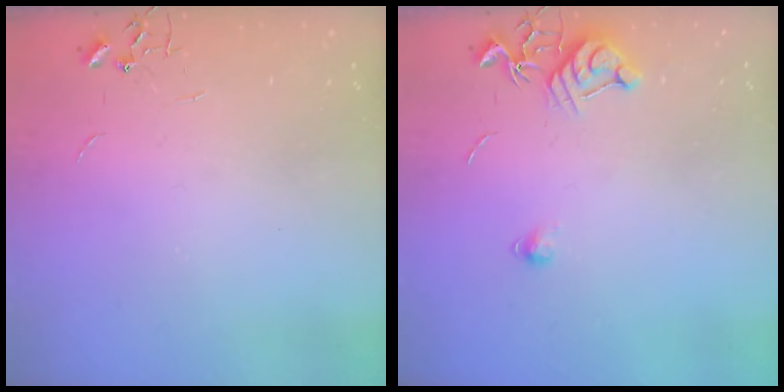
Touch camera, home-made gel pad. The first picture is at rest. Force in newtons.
{"total": 8.7, "press": 8.7, "slide": 0.7}